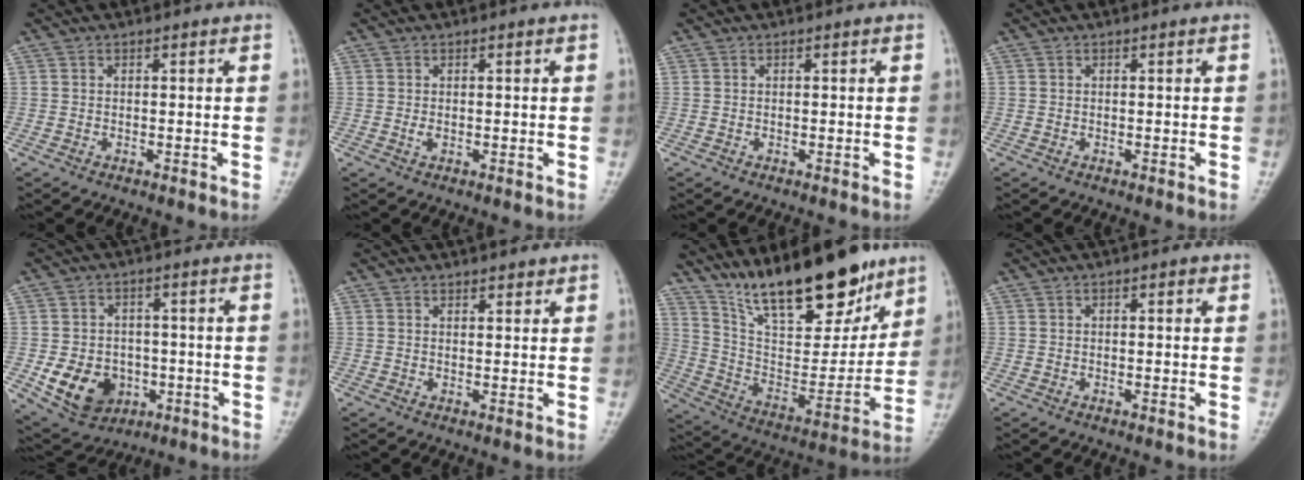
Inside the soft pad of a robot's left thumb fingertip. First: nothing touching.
{"total": 1.0, "force": [-0.1, 0.6, 0.8], "torque": [-0.013, 0.000, 0.001]}
{"total": 0.0}
{"total": 0.0}
{"total": 10.7, "force": [-3.1, 8.6, 5.6], "torque": [-0.066, 0.009, -0.037]}
{"total": 1.9, "force": [1.5, 0.8, 0.9], "torque": [-0.003, -0.007, 0.019]}
{"total": 22.5, "force": [16.2, 7.4, 13.7], "torque": [-0.176, -0.078, 0.282]}
{"total": 1.8, "force": [0.7, 0.8, 1.5], "torque": [-0.017, 0.002, 0.006]}